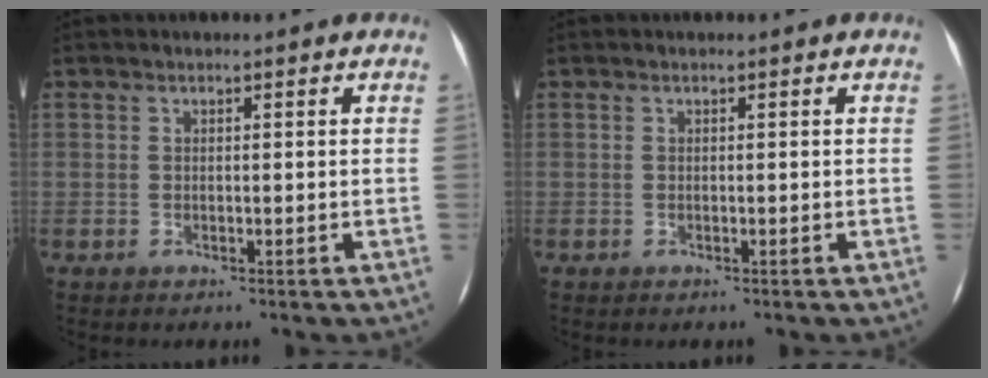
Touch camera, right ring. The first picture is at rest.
{"total": 0.0}